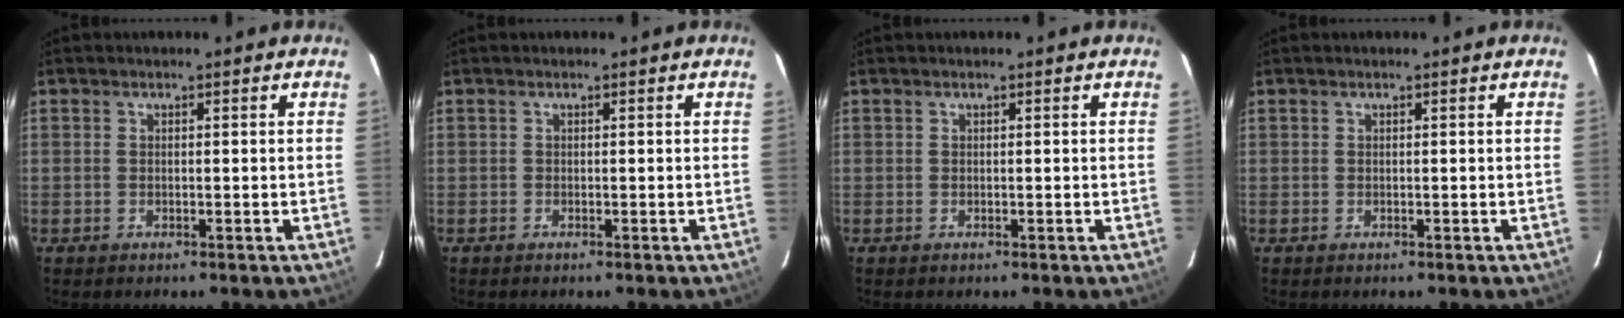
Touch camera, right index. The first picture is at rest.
{"total": 0.0}
{"total": 0.0}
{"total": 0.0}